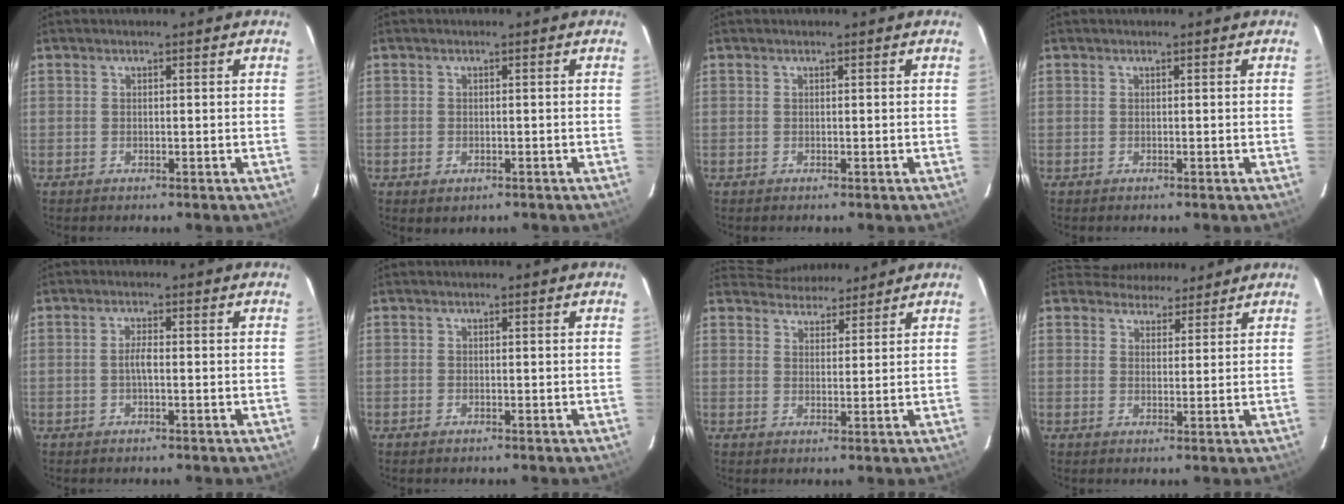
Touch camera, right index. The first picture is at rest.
{"total": 1.2, "force": [-0.7, 0.9, 0.4], "torque": [-0.006, -0.009, -0.005]}
{"total": 0.0}
{"total": 0.0}
{"total": 1.8, "force": [-0.3, 0.3, 1.7], "torque": [-0.033, 0.002, -0.008]}
{"total": 0.6, "force": [-0.2, -0.3, -0.5], "torque": [0.010, -0.004, -0.003]}
{"total": 7.6, "force": [7.4, 1.7, 0.1], "torque": [-0.003, 0.017, 0.112]}
{"total": 5.9, "force": [5.5, 2.1, -0.7], "torque": [0.017, 0.016, 0.079]}